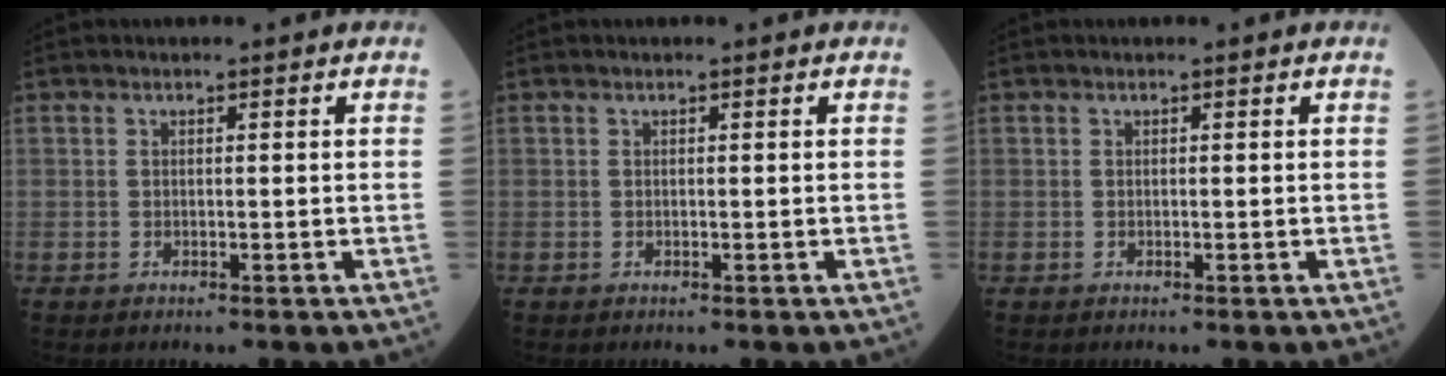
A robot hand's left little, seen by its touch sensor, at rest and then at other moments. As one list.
[{"total": 0.0}, {"total": 0.0}]